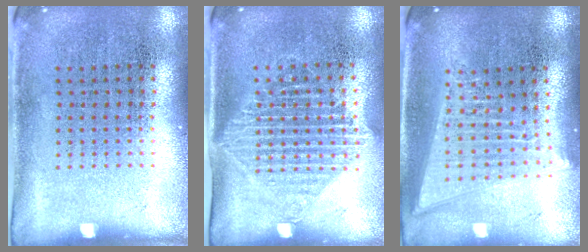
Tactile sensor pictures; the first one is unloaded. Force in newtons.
{"total": 1.4, "press": 1.2, "slide": 0.9}
{"total": 1.8, "press": 1.6, "slide": 0.9}